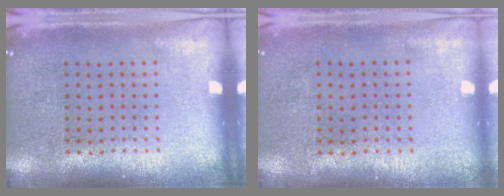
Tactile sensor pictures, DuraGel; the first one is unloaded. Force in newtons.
{"total": 0.0}